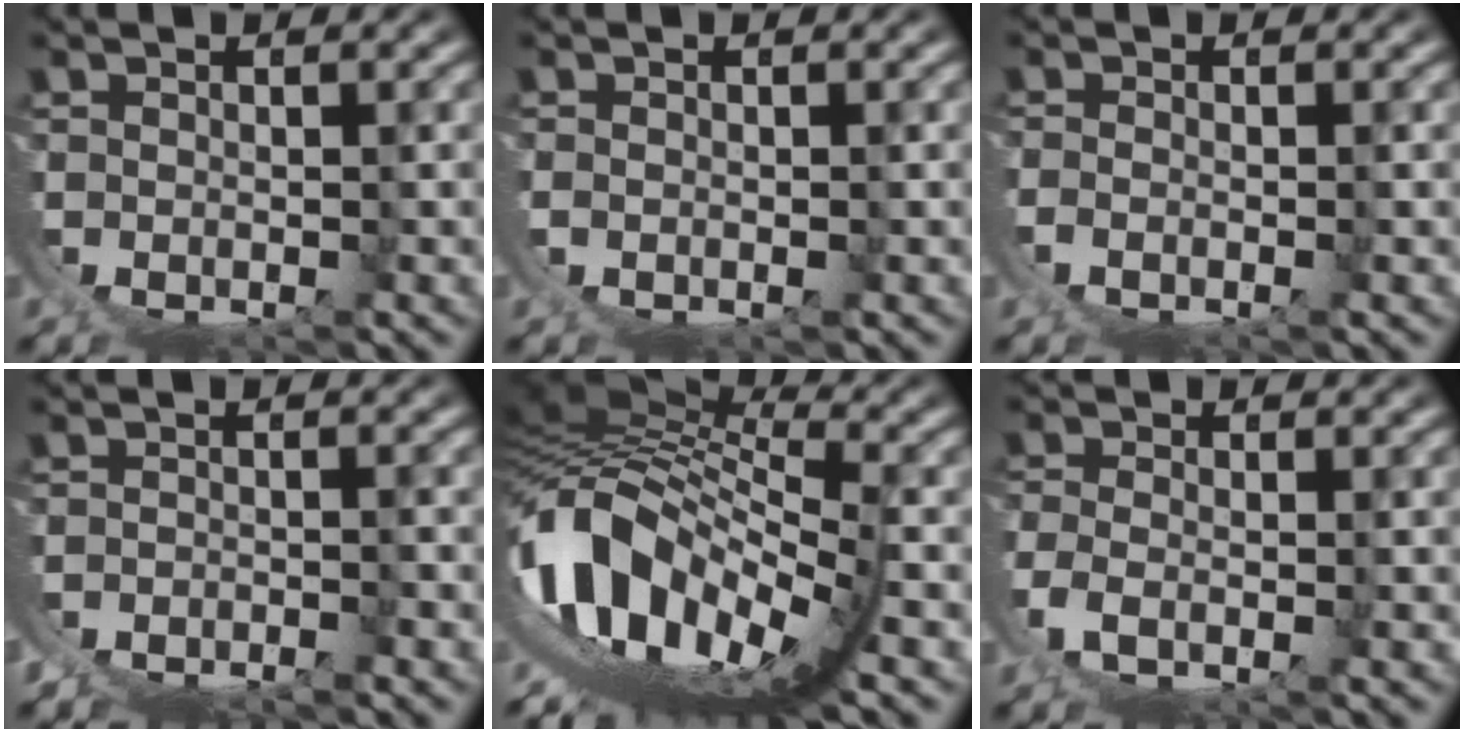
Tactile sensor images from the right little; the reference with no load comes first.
{"total": 0.6, "force": [0.2, 0.5, 0.3], "torque": [-0.010, 0.002, 0.001]}
{"total": 1.6, "force": [-0.1, 0.9, 1.4], "torque": [-0.038, -0.007, 0.002]}
{"total": 5.0, "force": [-1.8, 4.2, 1.9], "torque": [-0.060, -0.018, -0.027]}
{"total": 17.1, "force": [0.4, 10.2, 13.7], "torque": [-0.271, -0.029, 0.024]}
{"total": 2.8, "force": [0.6, 1.7, 2.2], "torque": [-0.075, -0.019, 0.020]}